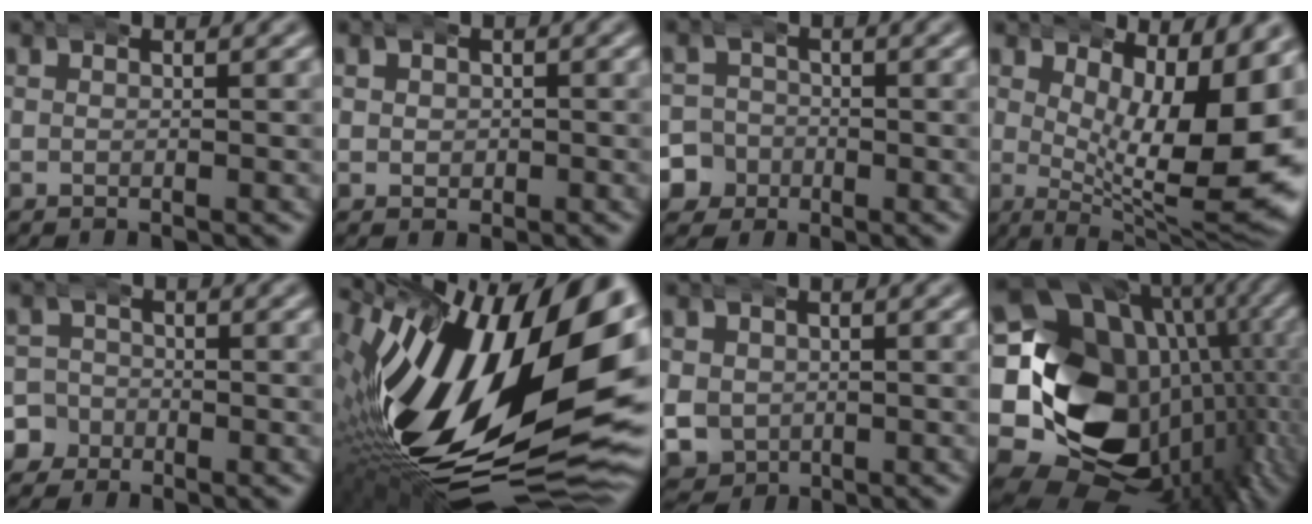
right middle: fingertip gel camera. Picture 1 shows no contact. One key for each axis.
{"total": 1.6, "fx": 0.1, "fy": 1.5, "fz": 0.3, "tx": -0.012, "ty": -0.001, "tz": -0.002}
{"total": 7.5, "fx": -2.5, "fy": 6.9, "fz": 1.6, "tx": -0.054, "ty": -0.022, "tz": -0.054}
{"total": 10.4, "fx": 0.3, "fy": 4.5, "fz": 9.4, "tx": -0.126, "ty": -0.033, "tz": 0.016}
{"total": 5.5, "fx": -2.0, "fy": 5.0, "fz": 1.0, "tx": -0.037, "ty": -0.011, "tz": -0.046}
{"total": 23.6, "fx": -0.9, "fy": 10.9, "fz": 20.9, "tx": -0.329, "ty": -0.004, "tz": 0.002}
{"total": 7.2, "fx": -1.4, "fy": 6.5, "fz": 2.6, "tx": -0.091, "ty": -0.038, "tz": -0.015}
{"total": 25.9, "fx": -2.4, "fy": 19.4, "fz": 17.0, "tx": -0.283, "ty": -0.062, "tz": -0.033}